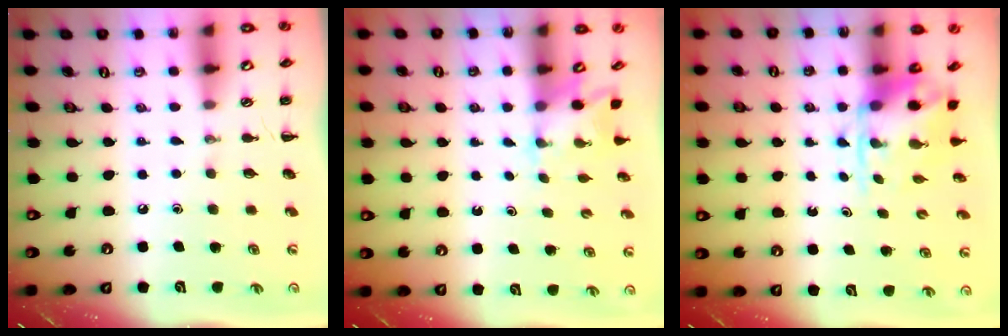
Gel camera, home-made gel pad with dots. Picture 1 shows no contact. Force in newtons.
{"total": 1.6, "press": 1.5, "slide": 0.6}
{"total": 3.9, "press": 3.8, "slide": 0.9}